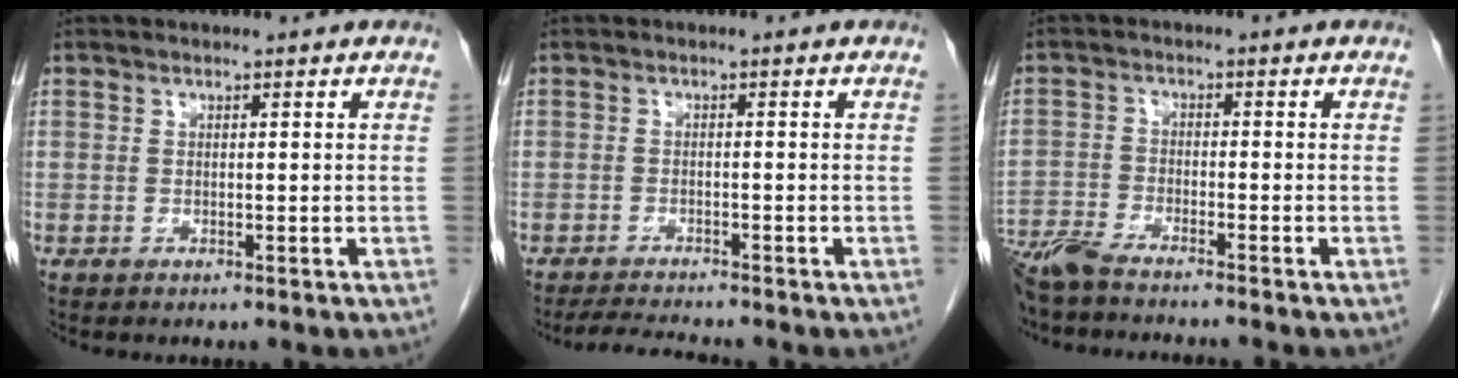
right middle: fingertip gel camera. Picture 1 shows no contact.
{"total": 4.2, "force": [-3.9, -0.3, 1.4], "torque": [-0.025, -0.018, -0.066]}
{"total": 7.8, "force": [-7.0, 0.1, 3.5], "torque": [-0.056, -0.022, -0.123]}